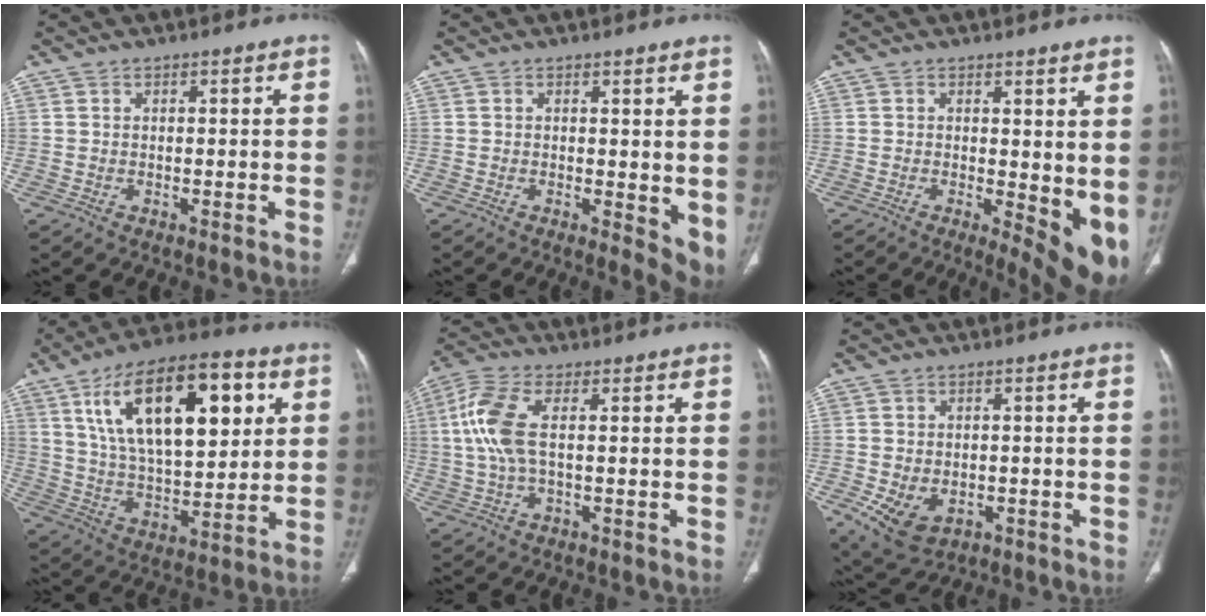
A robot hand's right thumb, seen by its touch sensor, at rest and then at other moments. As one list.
[{"total": 5.3, "force": [0.5, 2.3, 4.7], "torque": [-0.053, -0.013, 0.008]}, {"total": 10.4, "force": [0.2, 4.3, 9.4], "torque": [-0.115, -0.025, 0.012]}, {"total": 25.1, "force": [9.2, 11.6, 20.3], "torque": [-0.313, -0.015, 0.156]}, {"total": 8.9, "force": [1.0, 3.7, 8.0], "torque": [-0.208, 0.015, 0.018]}, {"total": 8.7, "force": [-3.0, 6.1, 5.4], "torque": [-0.094, 0.007, -0.035]}]